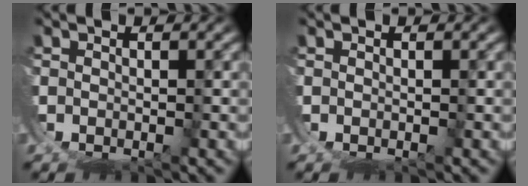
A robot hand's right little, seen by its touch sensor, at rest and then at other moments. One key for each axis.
{"total": 0.0}